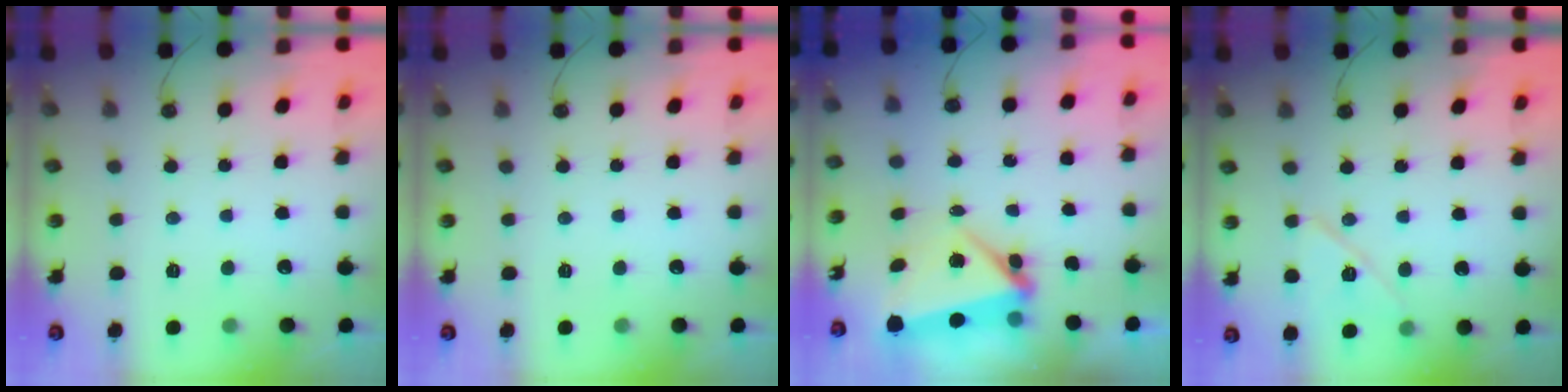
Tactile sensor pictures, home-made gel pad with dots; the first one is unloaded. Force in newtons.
{"total": 0.0}
{"total": 9.7, "press": 5.8, "slide": 7.8}
{"total": 10.4, "press": 10.4, "slide": 0.8}